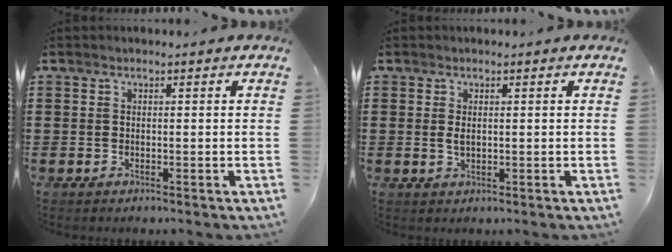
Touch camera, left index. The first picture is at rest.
{"total": 1.5, "force": [0.2, 0.8, 1.3], "torque": [-0.028, 0.004, 0.003]}